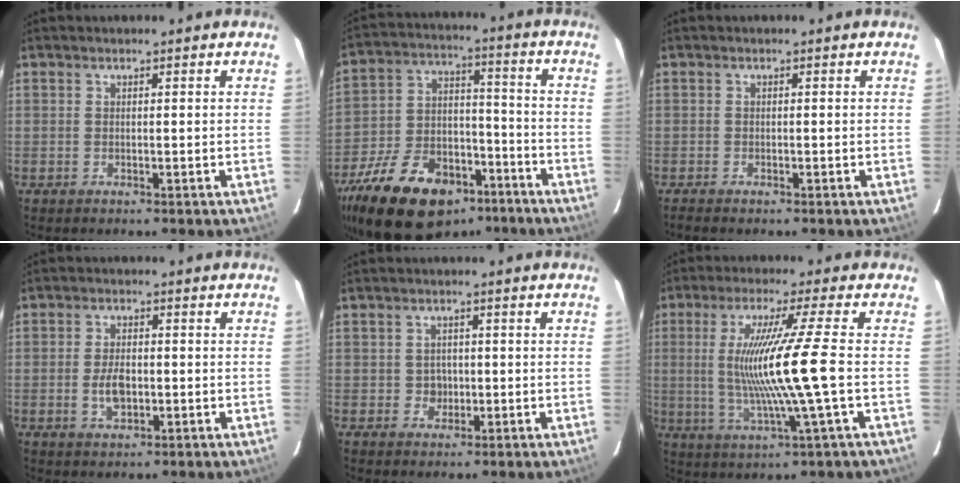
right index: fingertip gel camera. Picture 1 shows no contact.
{"total": 24.7, "force": [-15.8, 13.5, 13.3], "torque": [-0.282, 0.006, -0.246]}
{"total": 1.5, "force": [-1.3, 0.3, 0.7], "torque": [-0.018, -0.006, -0.023]}
{"total": 4.9, "force": [-1.0, 2.8, 3.8], "torque": [-0.077, -0.001, -0.015]}
{"total": 2.7, "force": [-0.4, 2.6, 0.6], "torque": [-0.011, 0.007, -0.001]}
{"total": 13.7, "force": [-0.5, -1.7, 13.5], "torque": [-0.244, -0.017, 0.001]}